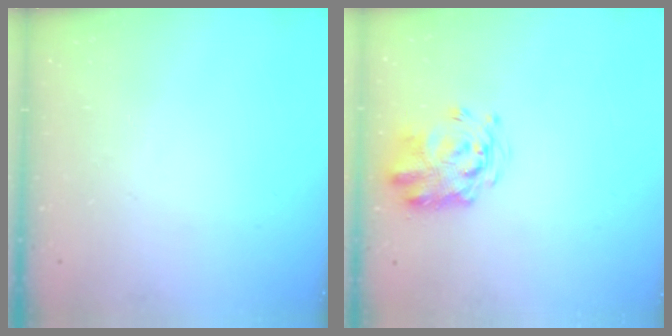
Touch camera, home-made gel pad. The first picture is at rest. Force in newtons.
{"total": 3.8, "press": 3.7, "slide": 0.7}